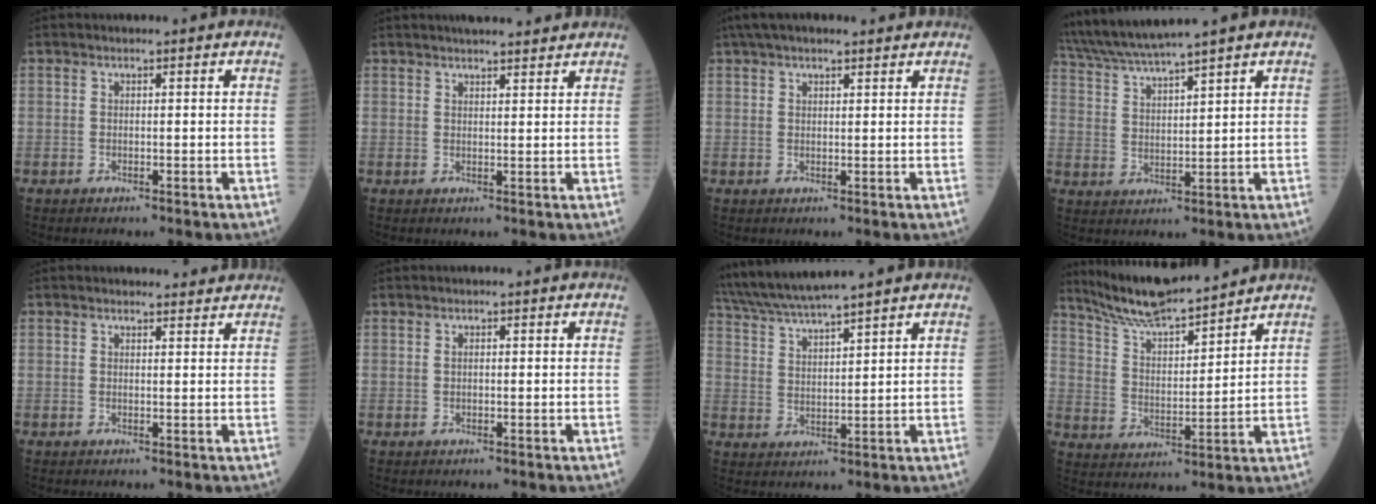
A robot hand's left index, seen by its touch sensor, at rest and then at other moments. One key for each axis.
{"total": 7.3, "fx": 6.5, "fy": 1.1, "fz": 3.0, "tx": -0.040, "ty": 0.020, "tz": 0.086}
{"total": 7.8, "fx": 6.3, "fy": 1.7, "fz": 4.3, "tx": -0.069, "ty": 0.044, "tz": 0.098}
{"total": 9.3, "fx": 8.2, "fy": -1.5, "fz": 4.0, "tx": -0.078, "ty": 0.013, "tz": 0.157}
{"total": 3.0, "fx": 3.0, "fy": 0.6, "fz": 0.1, "tx": -0.003, "ty": 0.005, "tz": 0.032}
{"total": 0.7, "fx": 0.2, "fy": 0.4, "fz": 0.6, "tx": -0.012, "ty": 0.008, "tz": 0.007}
{"total": 10.7, "fx": 9.5, "fy": -0.8, "fz": 4.8, "tx": -0.091, "ty": 0.028, "tz": 0.172}
{"total": 12.3, "fx": 11.4, "fy": 0.9, "fz": 4.5, "tx": -0.090, "ty": 0.010, "tz": 0.213}